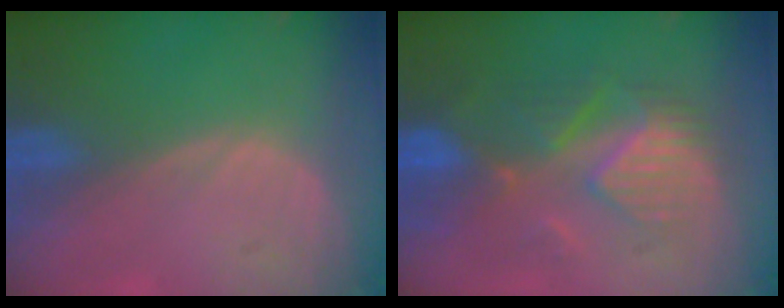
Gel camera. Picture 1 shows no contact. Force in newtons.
{"total": 8.6, "press": 8.6, "slide": 0.3}